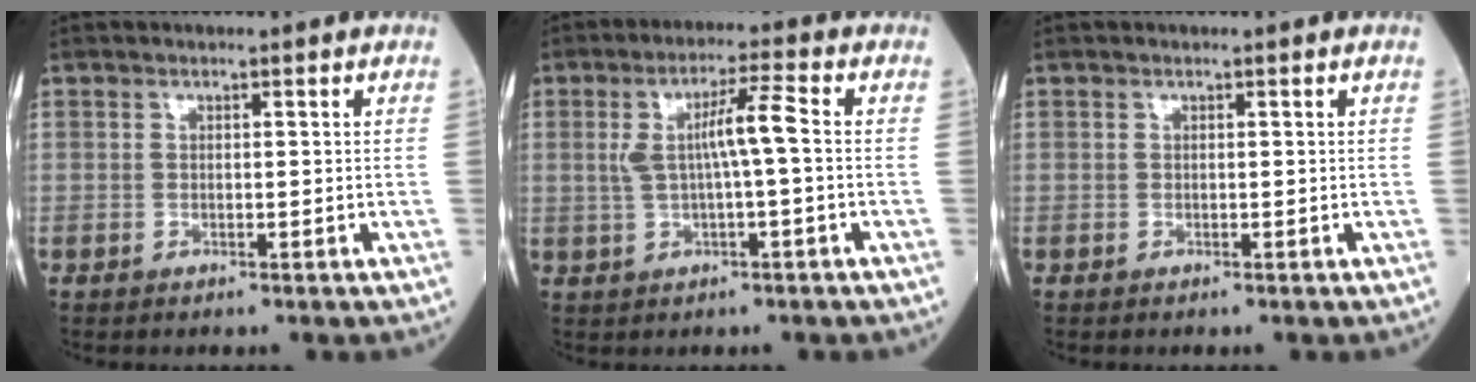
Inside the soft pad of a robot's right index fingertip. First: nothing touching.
{"total": 6.3, "force": [0.4, 0.4, 6.3], "torque": [-0.122, 0.015, 0.010]}
{"total": 0.0}